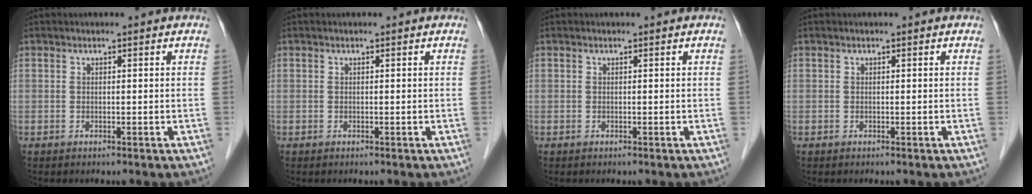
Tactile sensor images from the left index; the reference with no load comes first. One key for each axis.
{"total": 0.0}
{"total": 0.0}
{"total": 0.0}